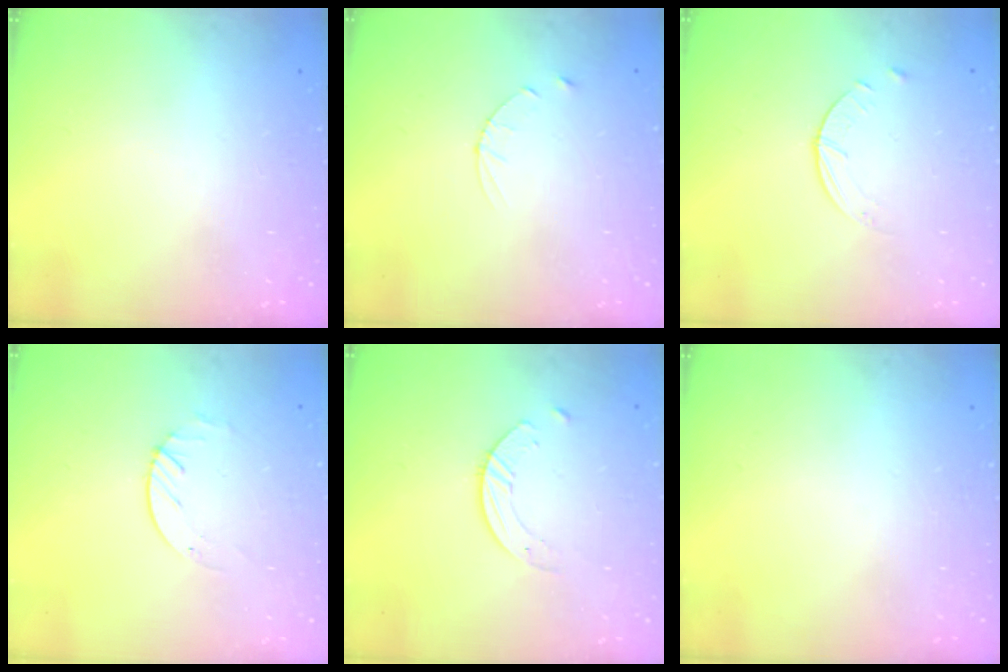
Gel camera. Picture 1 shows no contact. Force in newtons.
{"total": 3.1, "press": 3.1, "slide": 0.3}
{"total": 0.9, "press": 0.9, "slide": 0.1}
{"total": 1.7, "press": 1.7, "slide": 0.2}
{"total": 4.5, "press": 4.5, "slide": 0.3}
{"total": 0.0}